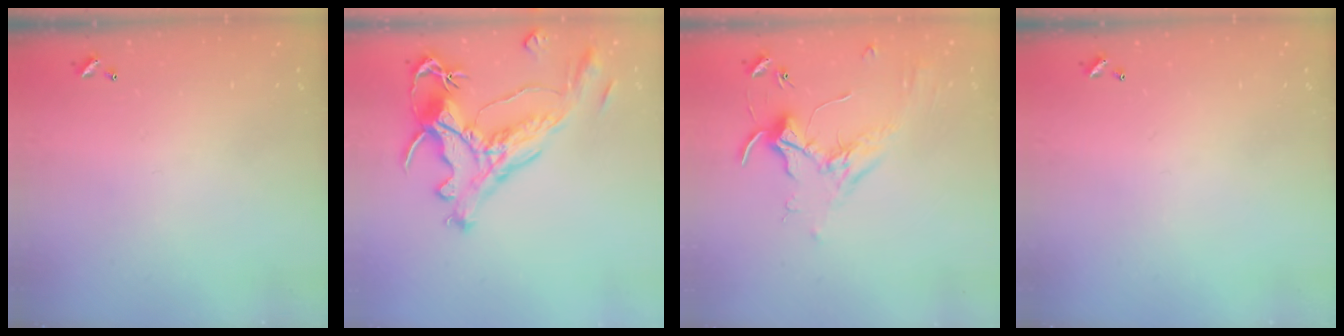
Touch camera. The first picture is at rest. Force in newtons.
{"total": 2.1, "press": 1.6, "slide": 1.3}
{"total": 1.8, "press": 1.8, "slide": 0.4}
{"total": 0.0}